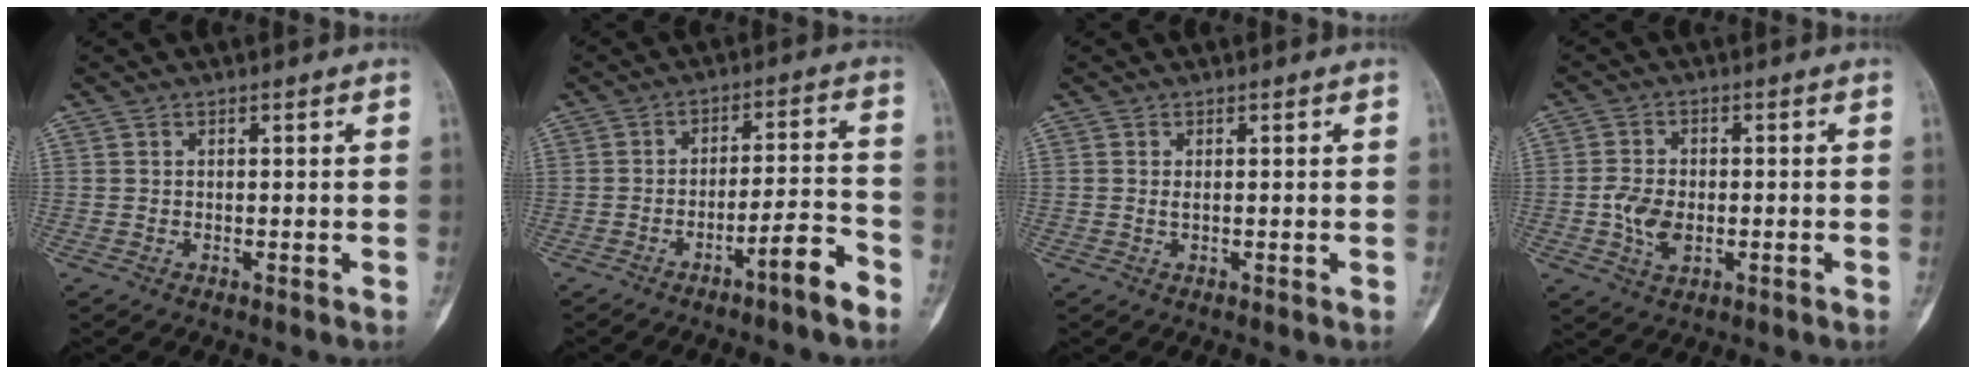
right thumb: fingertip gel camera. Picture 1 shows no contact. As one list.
[{"total": 7.4, "force": [-4.9, 0.8, 5.6], "torque": [-0.086, 0.047, -0.074]}, {"total": 0.6, "force": [0.1, 0.2, 0.6], "torque": [-0.013, 0.000, 0.001]}, {"total": 6.1, "force": [-1.2, 3.8, 4.6], "torque": [-0.084, 0.005, -0.023]}]